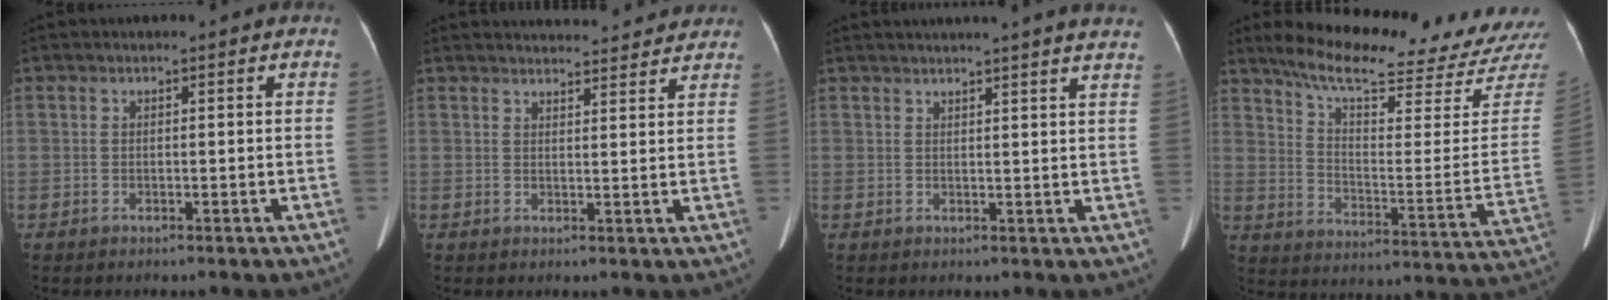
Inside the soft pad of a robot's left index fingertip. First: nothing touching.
{"total": 11.3, "force": [10.9, 1.8, 2.3], "torque": [-0.010, 0.005, 0.122]}
{"total": 11.6, "force": [10.5, -1.0, 4.9], "torque": [-0.066, -0.019, 0.113]}
{"total": 23.5, "force": [21.8, 0.8, 8.8], "torque": [-0.136, -0.101, 0.284]}